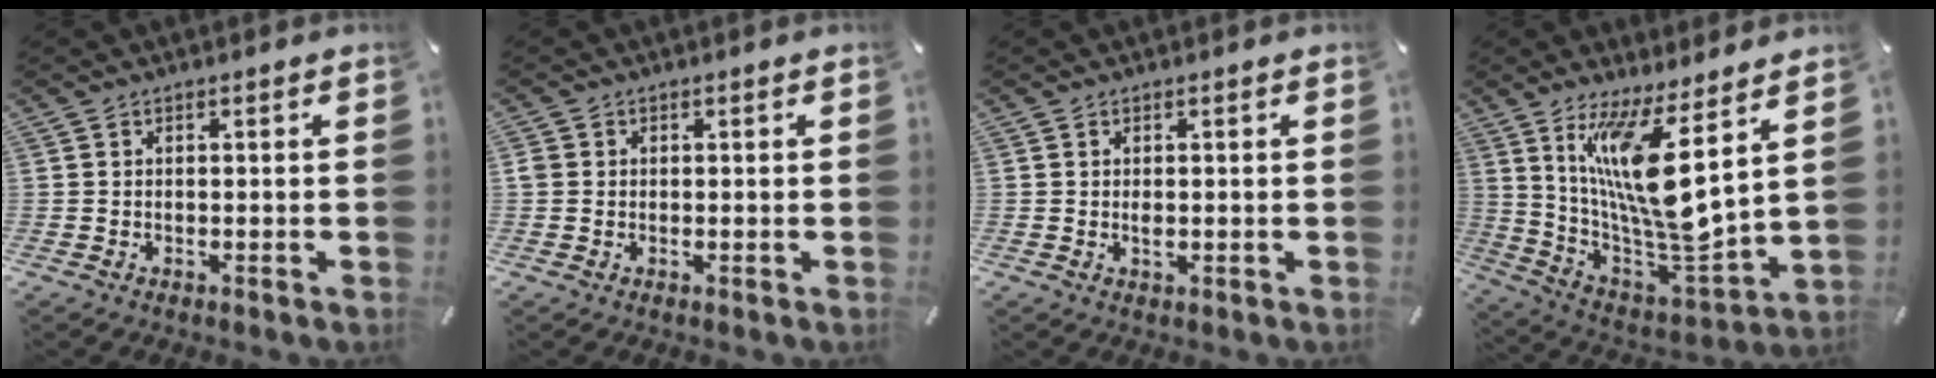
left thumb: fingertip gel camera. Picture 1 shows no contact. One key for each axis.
{"total": 1.5, "fx": 0.0, "fy": 1.3, "fz": 0.6, "tx": -0.011, "ty": 0.005, "tz": -0.001}
{"total": 1.5, "fx": -0.1, "fy": 0.5, "fz": 1.4, "tx": -0.026, "ty": -0.001, "tz": -0.002}
{"total": 17.1, "fx": 7.8, "fy": 2.9, "fz": 14.9, "tx": -0.326, "ty": -0.080, "tz": 0.117}